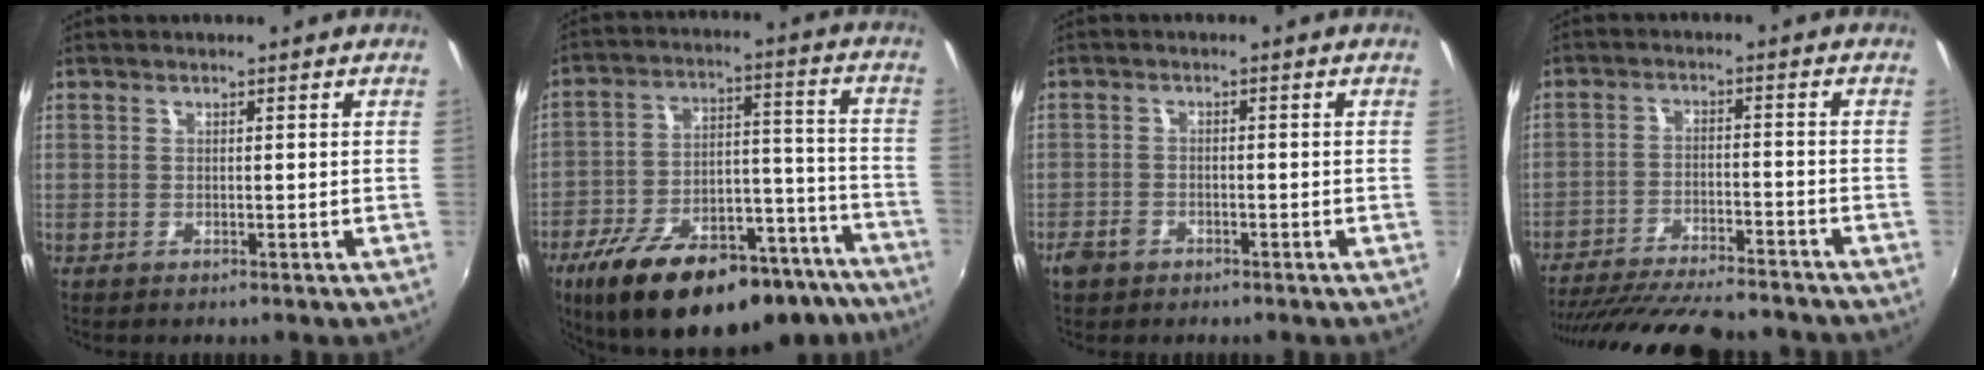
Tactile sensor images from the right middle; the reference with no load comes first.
{"total": 28.3, "force": [-20.7, 11.3, 15.7], "torque": [-0.263, 0.005, -0.282]}
{"total": 3.5, "force": [-2.4, 2.2, 1.3], "torque": [-0.036, -0.001, -0.042]}
{"total": 20.3, "force": [-17.8, 3.8, 8.9], "torque": [-0.172, -0.026, -0.265]}